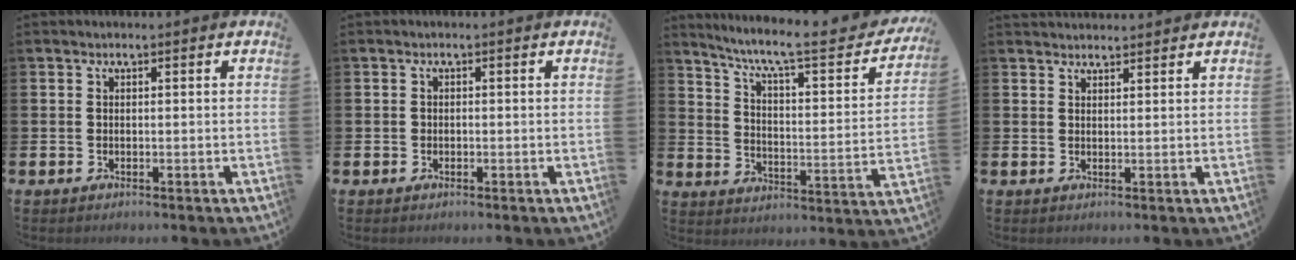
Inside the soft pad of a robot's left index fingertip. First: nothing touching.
{"total": 0.5, "force": [-0.2, 0.5, 0.2], "torque": [-0.010, 0.007, -0.005]}
{"total": 8.5, "force": [6.6, 1.5, 5.2], "torque": [-0.111, -0.045, 0.099]}
{"total": 2.1, "force": [2.0, 0.4, -0.1], "torque": [0.005, -0.009, 0.036]}